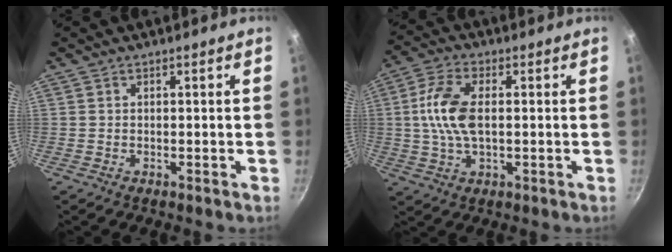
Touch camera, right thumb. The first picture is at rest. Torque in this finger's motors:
{"motor_torque": [0.69, 0.55, 1.33, -0.31, 0.29]}